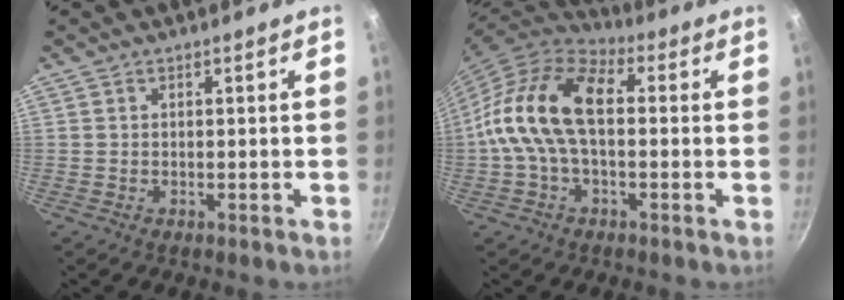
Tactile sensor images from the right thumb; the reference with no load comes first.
{"total": 16.3, "force": [0.6, 9.6, 13.2], "torque": [-0.238, 0.035, -0.011]}